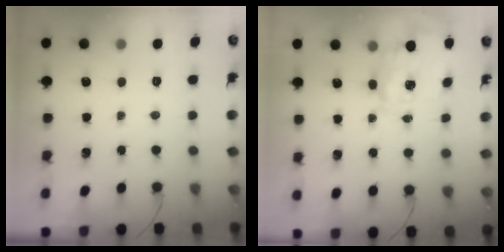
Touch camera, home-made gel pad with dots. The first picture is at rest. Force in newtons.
{"total": 3.9, "press": 3.9, "slide": 0.8}